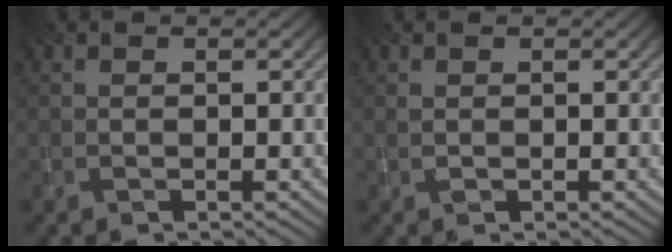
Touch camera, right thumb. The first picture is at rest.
{"total": 0.0}